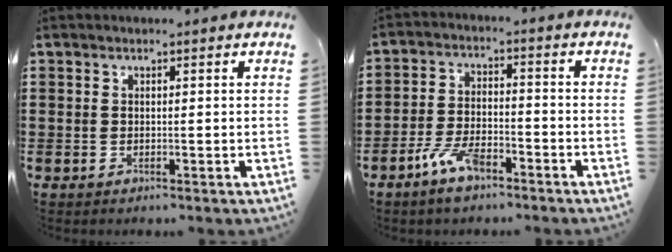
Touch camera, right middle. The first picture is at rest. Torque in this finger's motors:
{"motor_torque": [0.69, 0.08, 0.02, -0.08]}